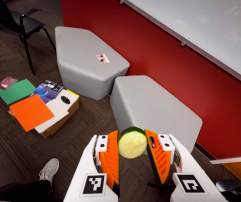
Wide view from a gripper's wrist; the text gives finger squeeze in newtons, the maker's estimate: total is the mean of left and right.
{"total": 11.0, "left": 12.1, "right": 9.8}